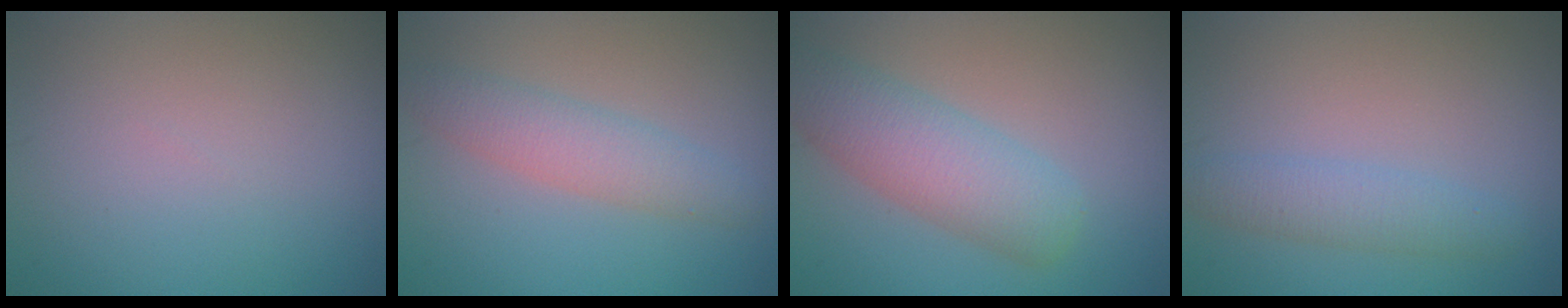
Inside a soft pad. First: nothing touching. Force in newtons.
{"total": 3.2, "press": 3.2, "slide": 0.3}
{"total": 5.3, "press": 5.3, "slide": 0.2}
{"total": 2.4, "press": 2.4, "slide": 0.1}